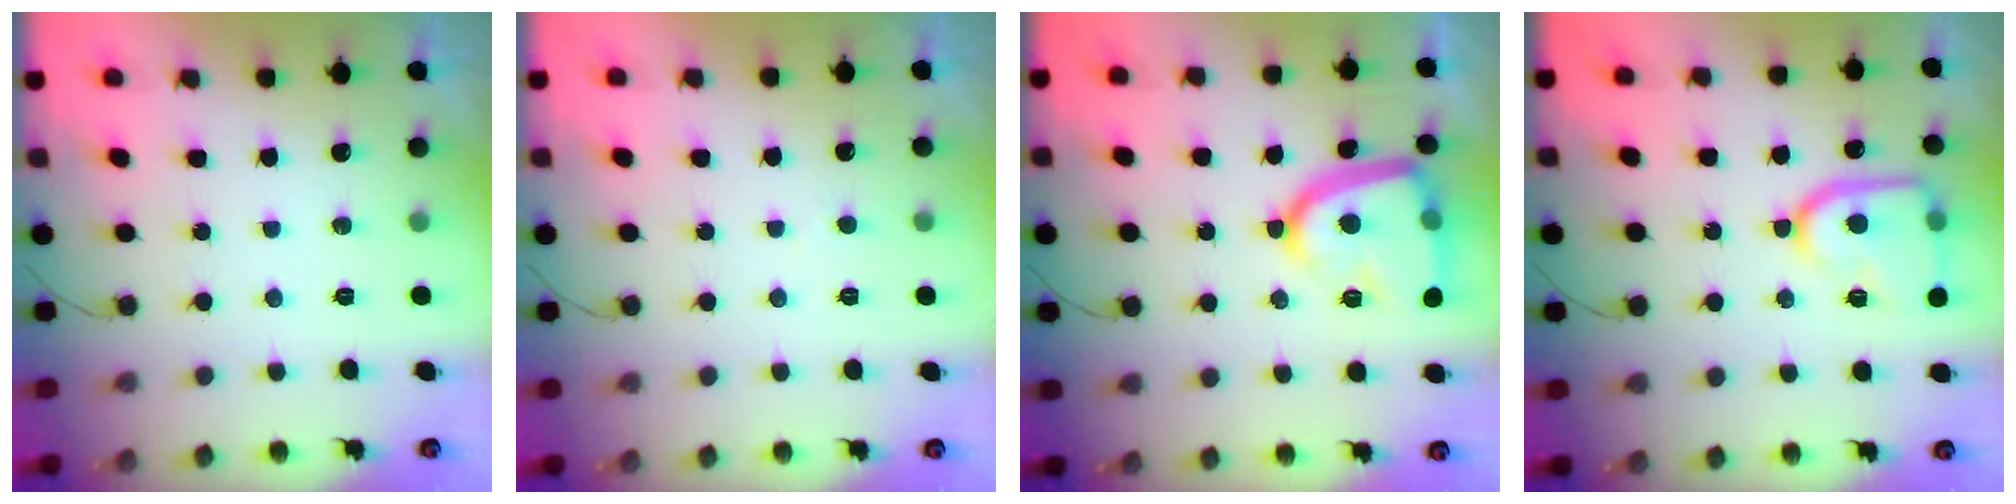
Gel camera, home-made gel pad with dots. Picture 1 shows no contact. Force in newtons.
{"total": 1.4, "press": 1.4, "slide": 0.2}
{"total": 17.0, "press": 17.0, "slide": 1.1}
{"total": 16.1, "press": 16.0, "slide": 1.4}